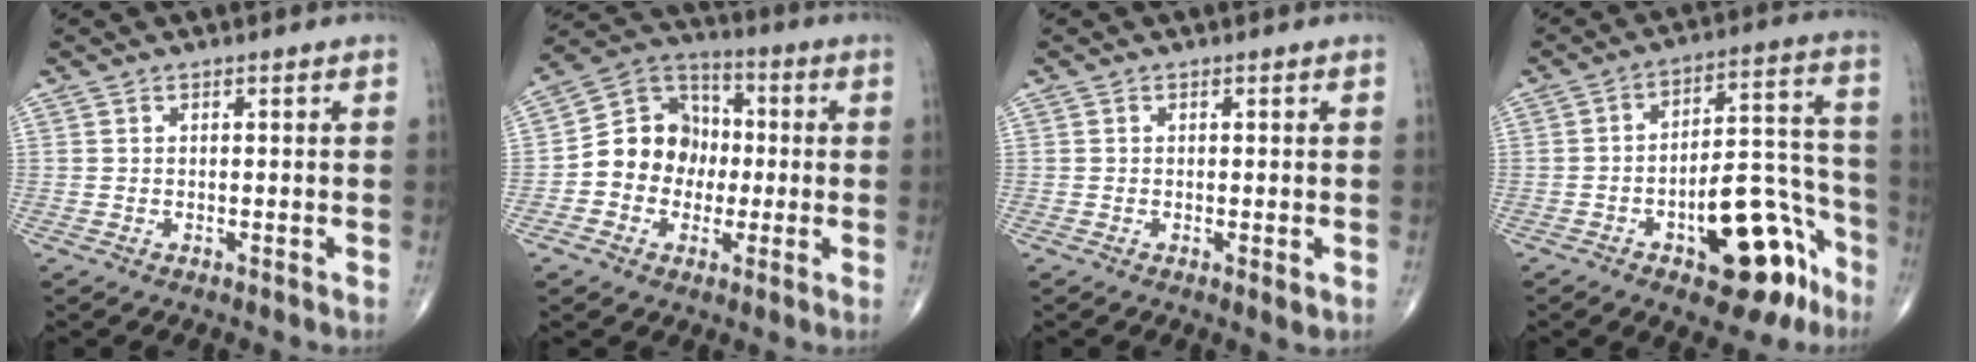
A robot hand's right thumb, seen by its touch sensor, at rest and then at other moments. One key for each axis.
{"total": 13.2, "fx": -1.6, "fy": 11.3, "fz": 6.6, "tx": -0.074, "ty": 0.038, "tz": -0.038}
{"total": 1.4, "fx": -0.3, "fy": 0.4, "fz": 1.3, "tx": -0.024, "ty": -0.006, "tz": -0.005}
{"total": 18.1, "fx": -8.8, "fy": 8.0, "fz": 13.6, "tx": -0.142, "ty": 0.082, "tz": -0.115}